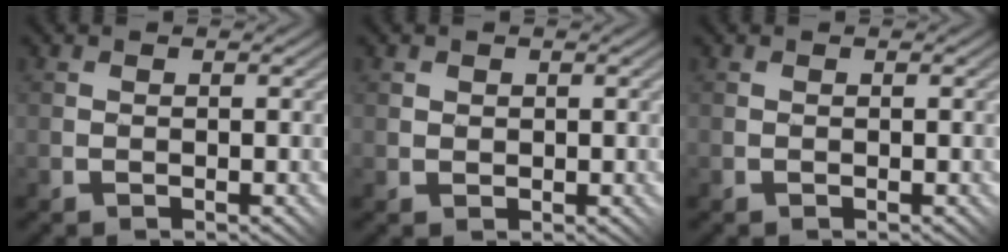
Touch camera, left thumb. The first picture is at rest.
{"total": 1.3, "force": [0.8, 1.0, 0.0], "torque": [-0.003, 0.000, 0.013]}
{"total": 0.0}